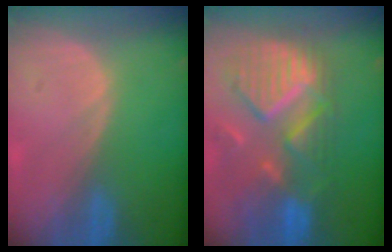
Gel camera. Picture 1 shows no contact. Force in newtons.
{"total": 11.8, "press": 10.4, "slide": 5.7}